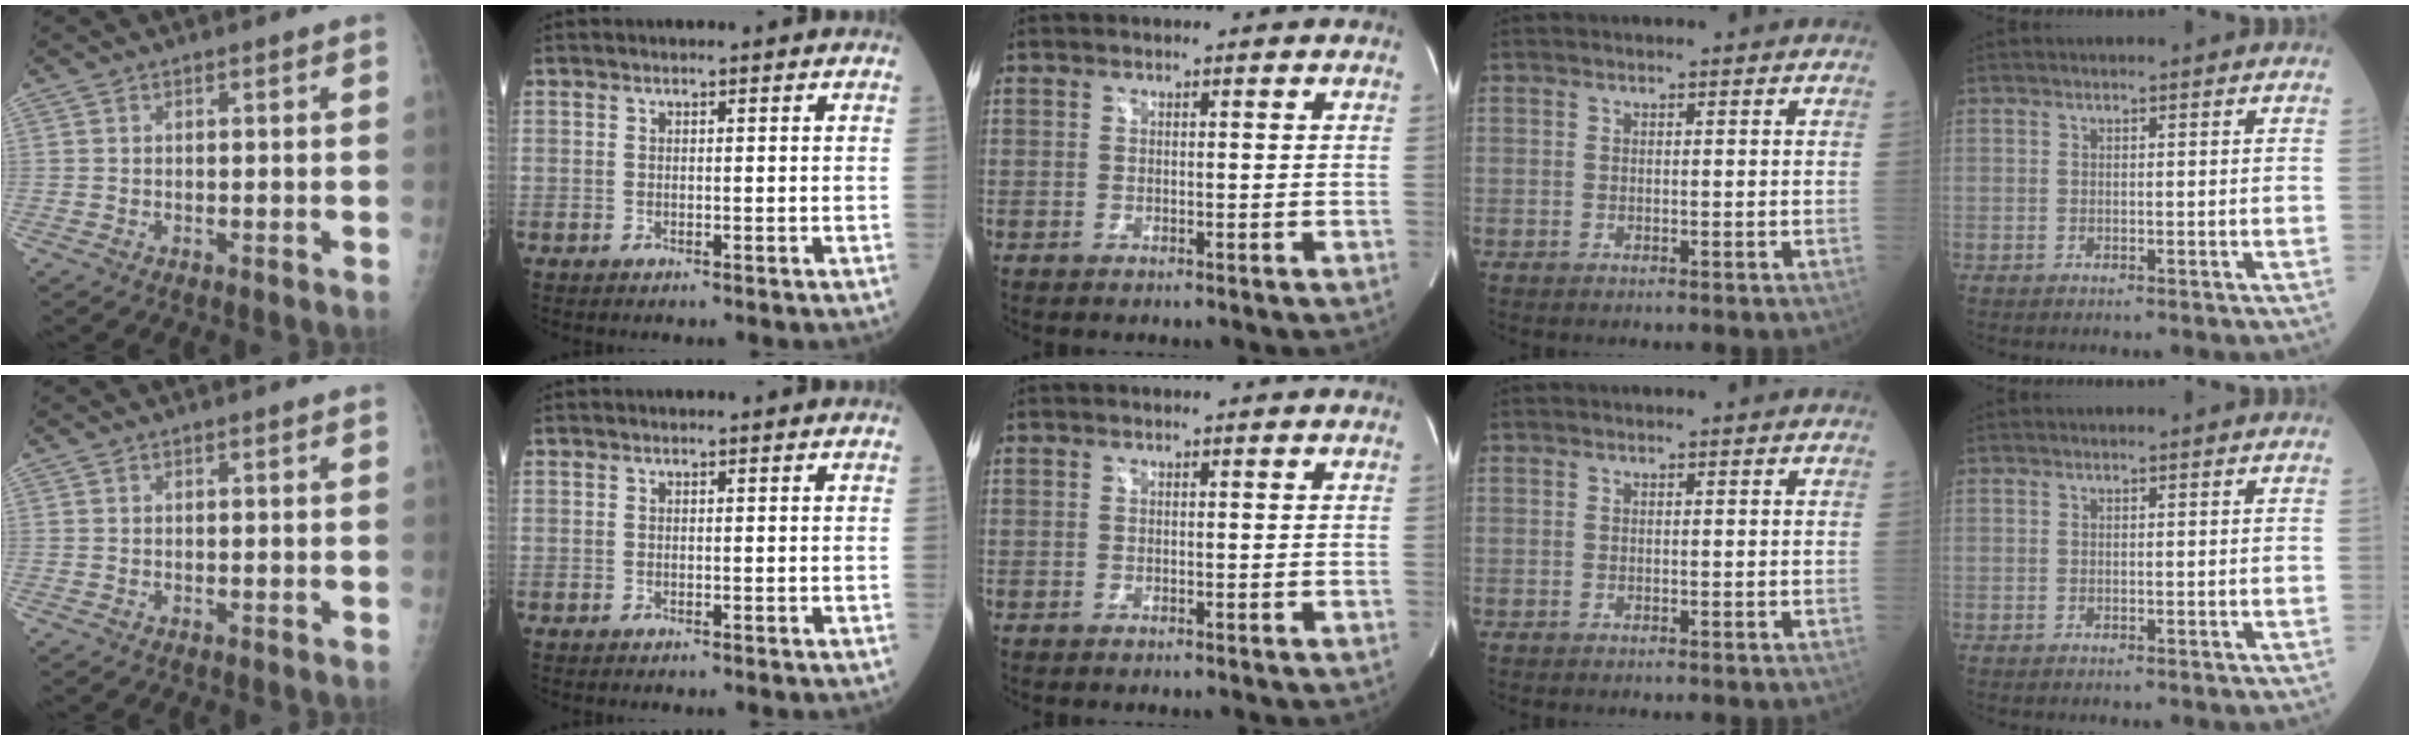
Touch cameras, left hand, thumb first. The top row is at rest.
{}